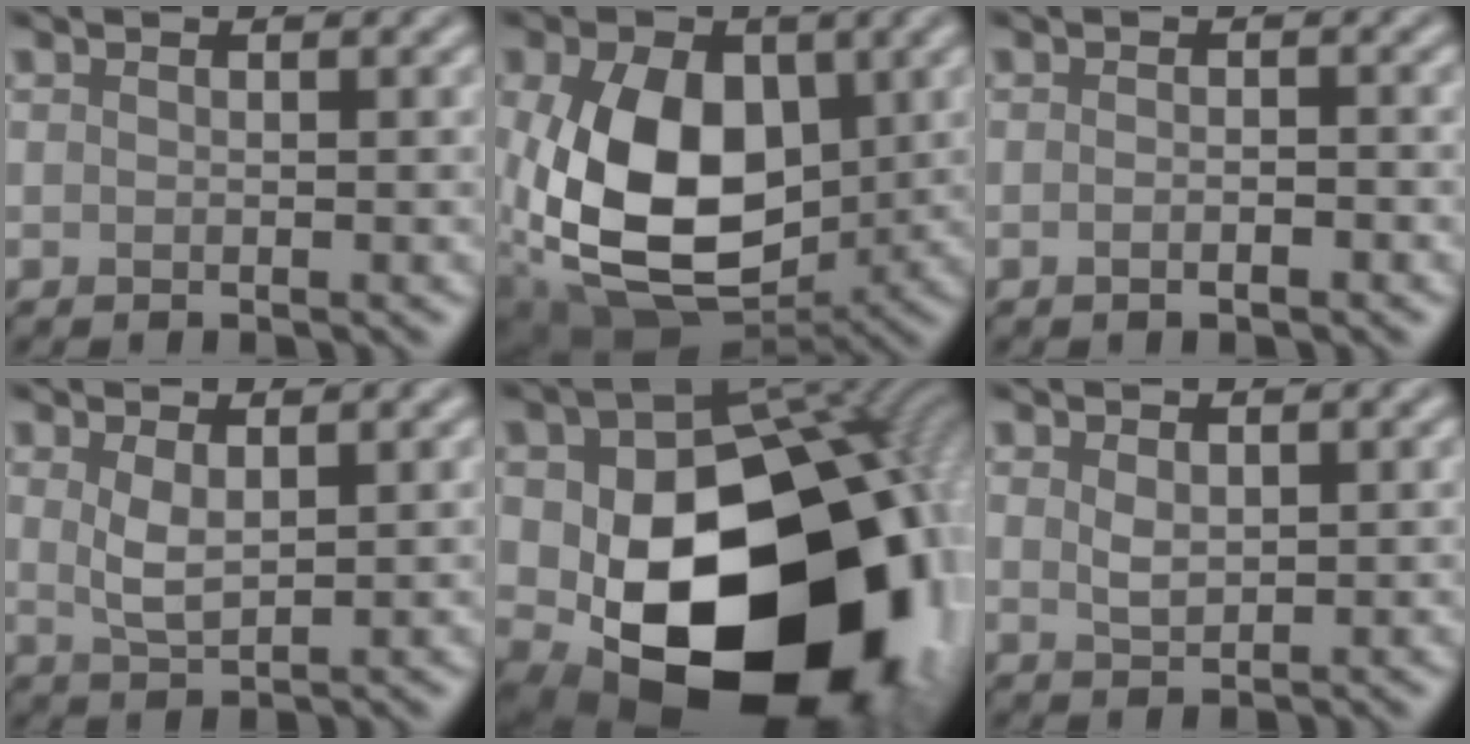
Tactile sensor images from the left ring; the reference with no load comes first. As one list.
[{"total": 12.4, "force": [0.2, 8.3, 9.2], "torque": [-0.194, -0.024, 0.011]}, {"total": 1.4, "force": [-0.6, 0.4, 1.2], "torque": [-0.015, -0.001, -0.011]}, {"total": 2.3, "force": [0.9, 0.8, 1.9], "torque": [-0.044, -0.004, 0.021]}, {"total": 21.5, "force": [-2.4, 15.2, 14.9], "torque": [-0.234, -0.069, 0.019]}, {"total": 1.5, "force": [0.7, 0.8, 1.1], "torque": [-0.024, -0.003, 0.018]}]